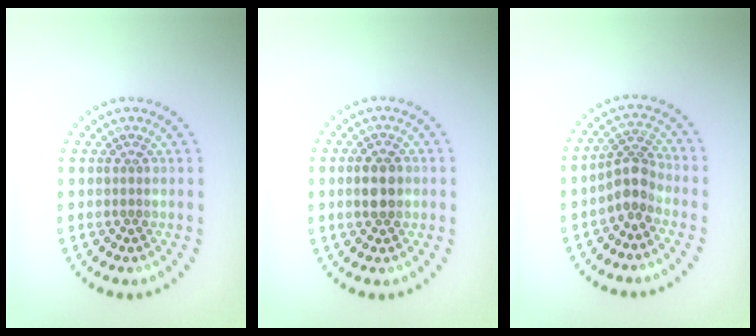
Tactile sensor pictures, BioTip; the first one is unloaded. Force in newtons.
{"total": 2.5, "press": 2.5, "slide": 0.1}
{"total": 2.8, "press": 2.1, "slide": 1.8}